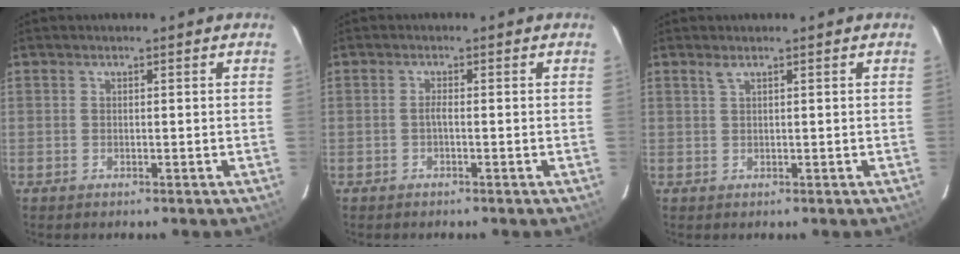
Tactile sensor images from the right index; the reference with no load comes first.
{"total": 0.9, "force": [-0.4, -0.1, 0.8], "torque": [-0.015, 0.003, -0.010]}
{"total": 0.9, "force": [0.6, -0.1, 0.6], "torque": [-0.012, 0.003, 0.012]}